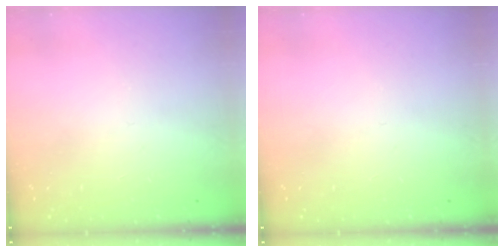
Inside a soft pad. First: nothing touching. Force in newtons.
{"total": 0.0}